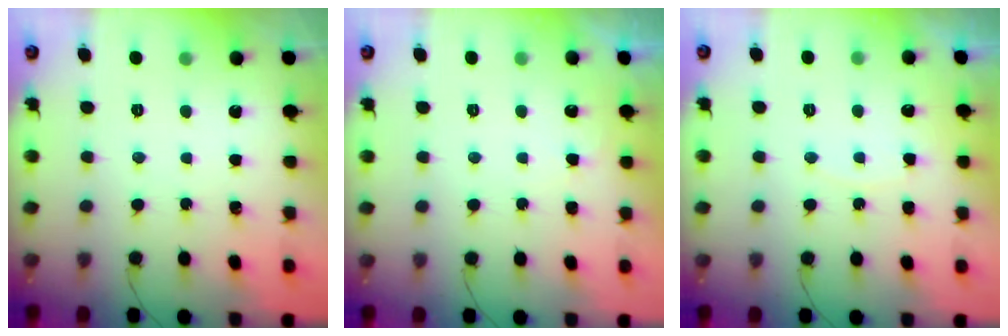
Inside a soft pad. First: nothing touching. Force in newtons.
{"total": 3.0, "press": 3.0, "slide": 0.0}
{"total": 4.3, "press": 4.3, "slide": 0.6}